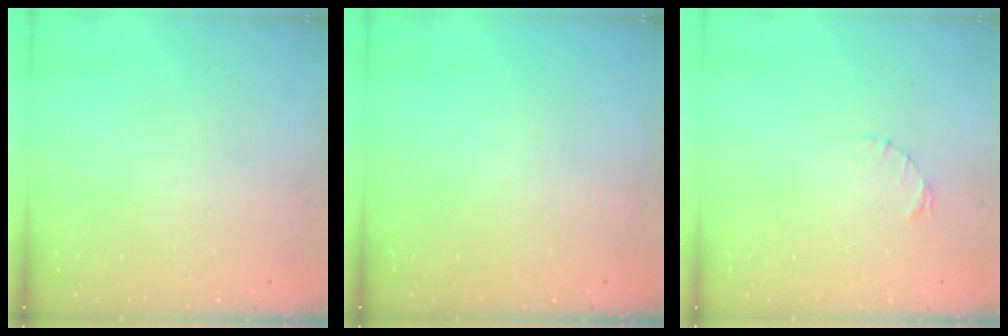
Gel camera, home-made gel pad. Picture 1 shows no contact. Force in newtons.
{"total": 0.0}
{"total": 1.6, "press": 1.5, "slide": 0.3}